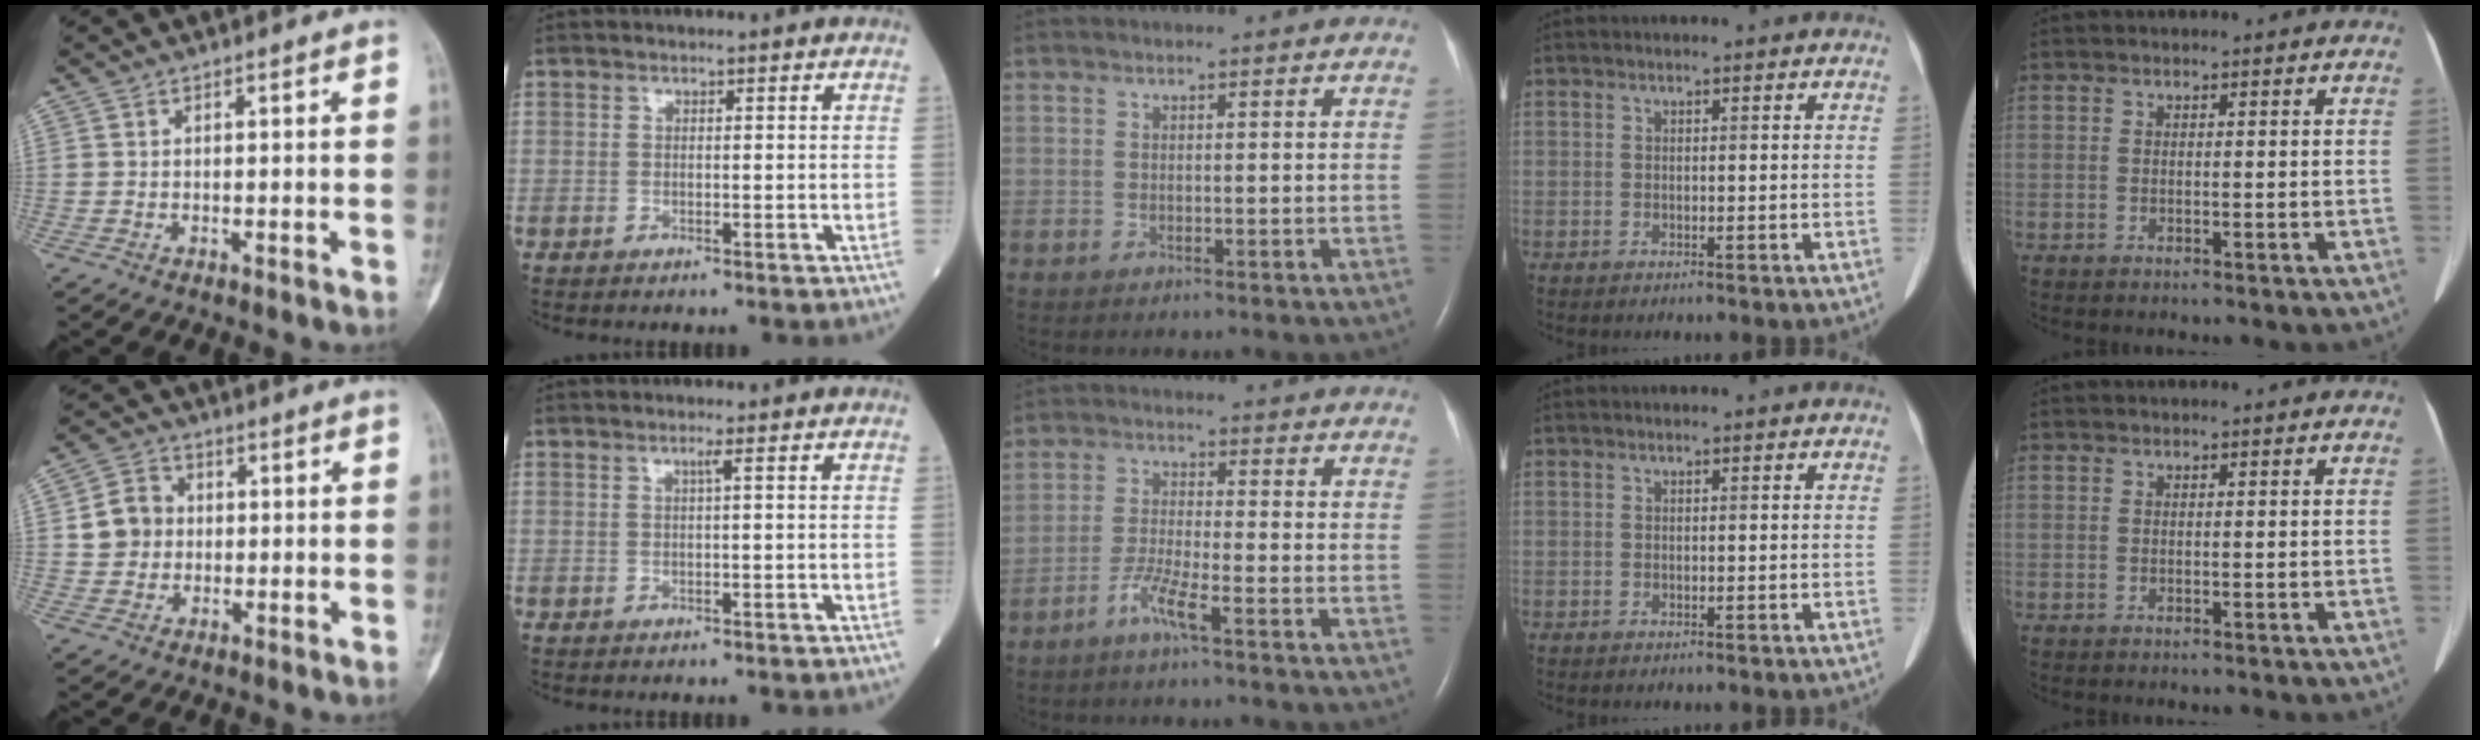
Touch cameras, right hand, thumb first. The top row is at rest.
{"thumb": {"total": 6.5, "force": [0.3, 5.9, 2.7], "torque": [-0.026, 0.010, -0.002]}, "index": {"total": 0.6, "force": [0.2, -0.1, 0.5], "torque": [-0.012, 0.000, 0.005]}, "middle": {"total": 4.6, "force": [-3.0, -0.2, 3.5], "torque": [-0.076, -0.007, -0.064]}}